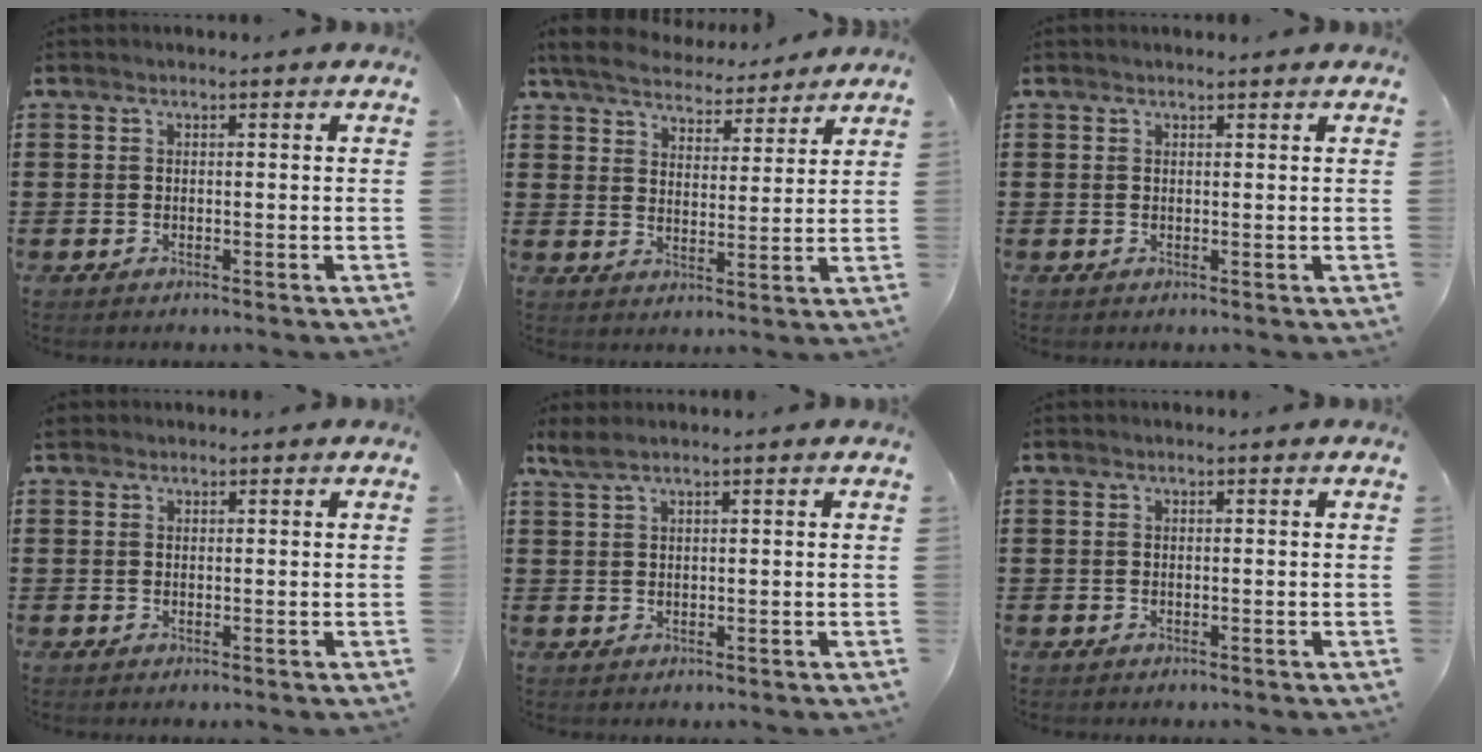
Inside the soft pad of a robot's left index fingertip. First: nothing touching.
{"total": 5.5, "force": [5.3, 1.0, 1.1], "torque": [-0.049, -0.027, 0.092]}
{"total": 0.6, "force": [0.5, 0.0, 0.3], "torque": [-0.007, -0.002, 0.011]}
{"total": 0.9, "force": [0.7, 0.5, 0.3], "torque": [-0.007, 0.004, 0.013]}
{"total": 2.1, "force": [1.4, 0.3, 1.5], "torque": [-0.031, 0.002, 0.026]}
{"total": 0.0}